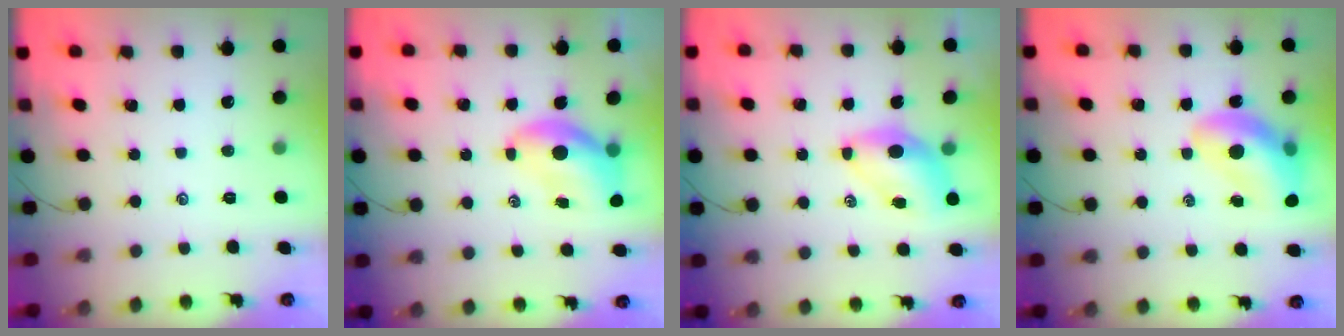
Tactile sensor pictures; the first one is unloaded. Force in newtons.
{"total": 8.4, "press": 8.2, "slide": 1.6}
{"total": 6.7, "press": 6.6, "slide": 1.2}
{"total": 14.8, "press": 14.3, "slide": 3.9}